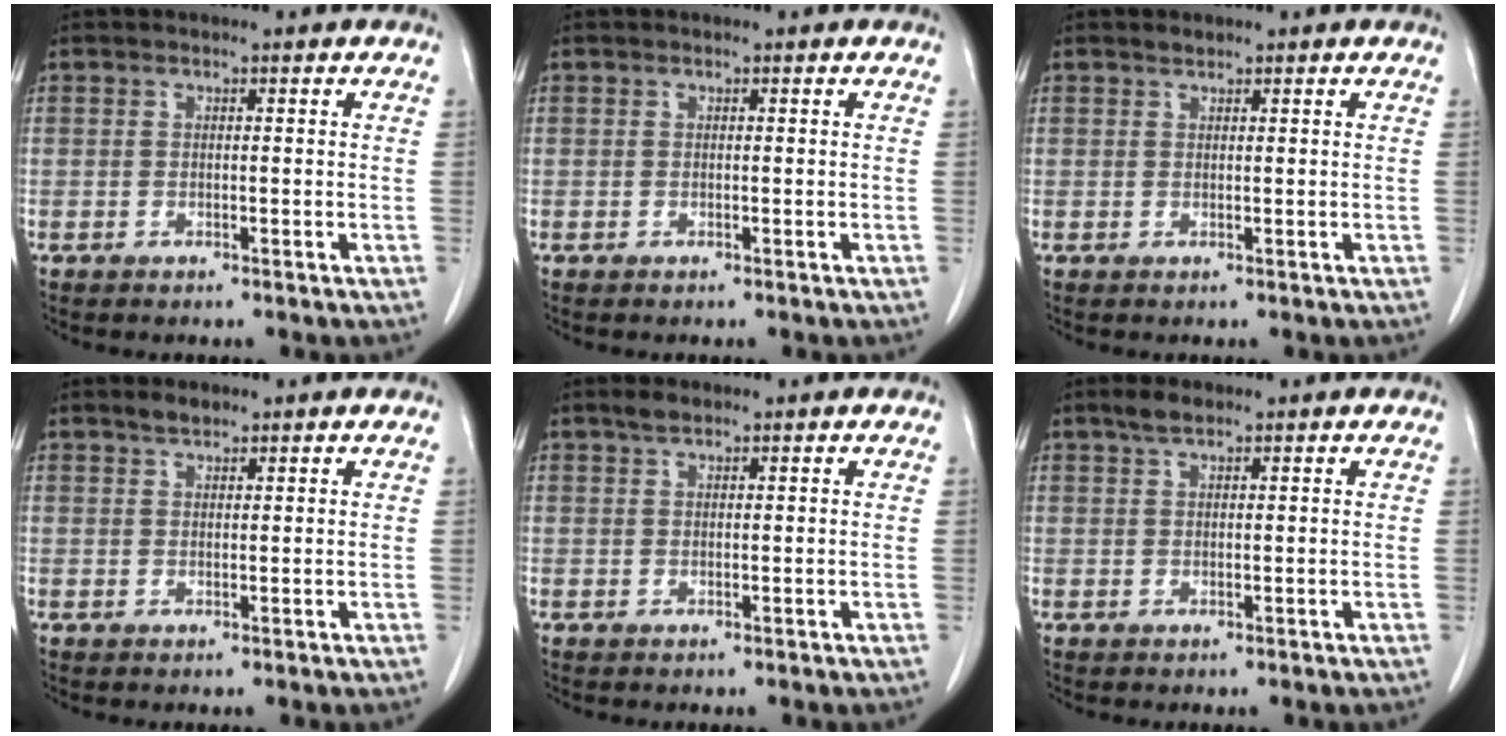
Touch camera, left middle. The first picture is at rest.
{"total": 0.0}
{"total": 0.6, "force": [0.6, 0.2, 0.0], "torque": [-0.005, -0.001, 0.011]}
{"total": 1.6, "force": [1.4, 0.6, 0.6], "torque": [-0.014, 0.002, 0.026]}
{"total": 1.5, "force": [1.2, 0.5, 0.8], "torque": [-0.018, 0.005, 0.024]}
{"total": 2.1, "force": [1.6, 0.6, 1.2], "torque": [-0.027, 0.006, 0.031]}